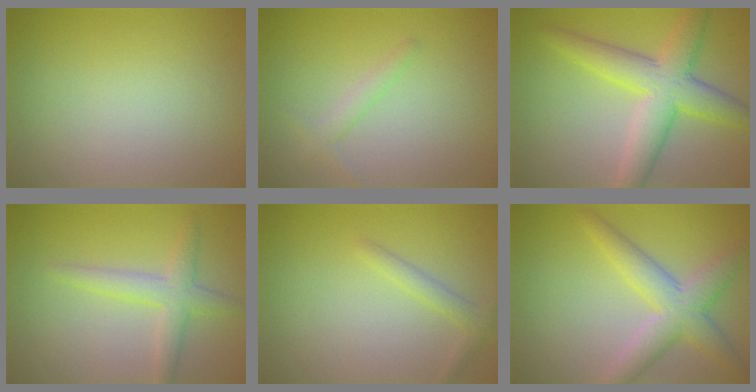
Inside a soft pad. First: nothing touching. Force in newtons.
{"total": 1.4, "press": 1.4, "slide": 0.0}
{"total": 6.4, "press": 6.4, "slide": 0.2}
{"total": 2.9, "press": 2.9, "slide": 0.0}
{"total": 1.6, "press": 1.6, "slide": 0.1}
{"total": 5.0, "press": 5.0, "slide": 0.2}